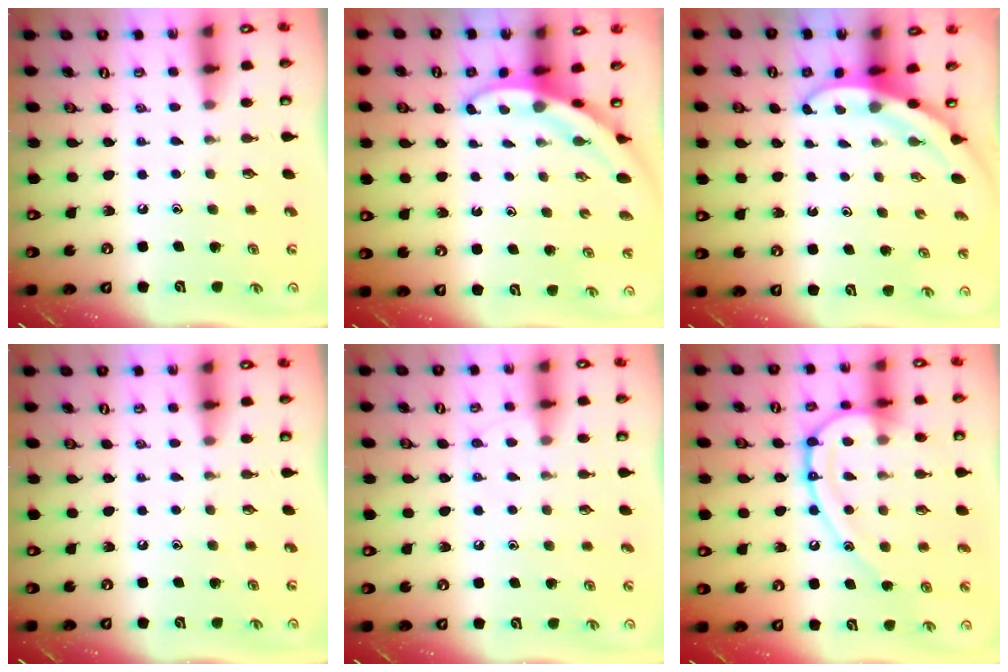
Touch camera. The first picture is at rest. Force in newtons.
{"total": 3.6, "press": 3.6, "slide": 0.1}
{"total": 3.3, "press": 3.3, "slide": 0.1}
{"total": 0.0}
{"total": 7.2, "press": 7.1, "slide": 0.8}
{"total": 15.6, "press": 15.5, "slide": 1.6}